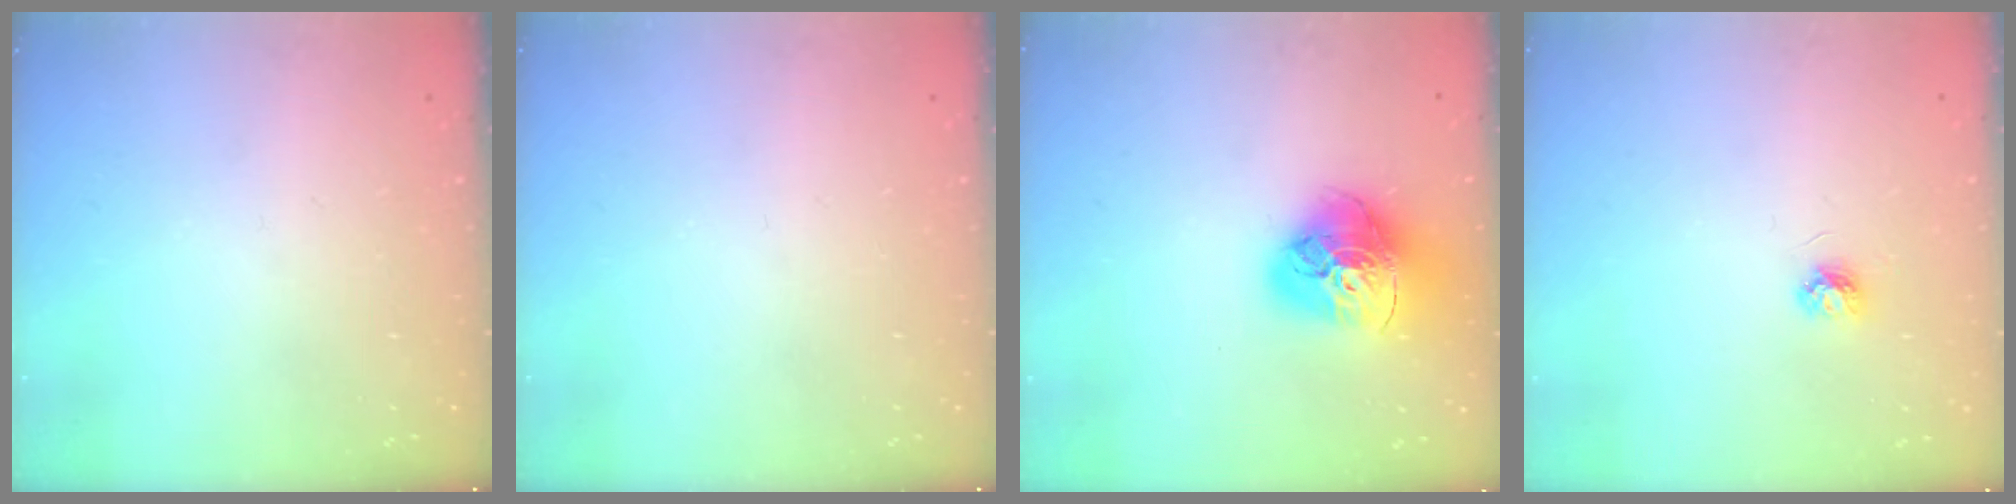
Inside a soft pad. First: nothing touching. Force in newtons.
{"total": 0.0}
{"total": 18.4, "press": 18.3, "slide": 1.9}
{"total": 3.9, "press": 3.9, "slide": 0.5}